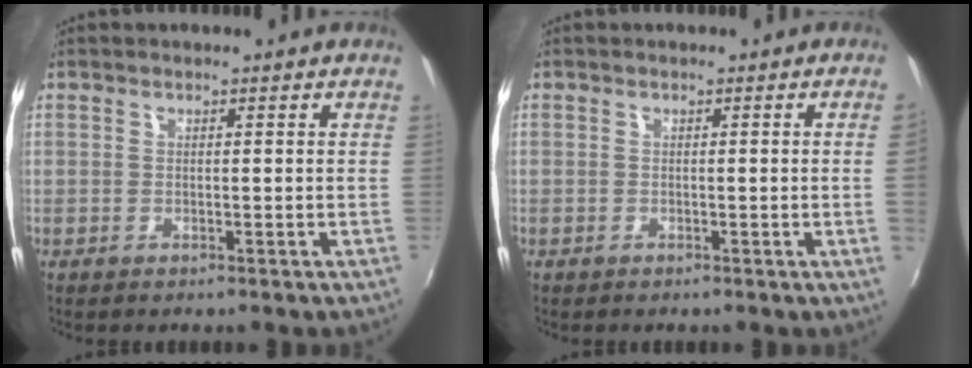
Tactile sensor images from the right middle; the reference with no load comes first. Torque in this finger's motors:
{"motor_torque": [0.55, -0.33, -1.06, -0.21]}